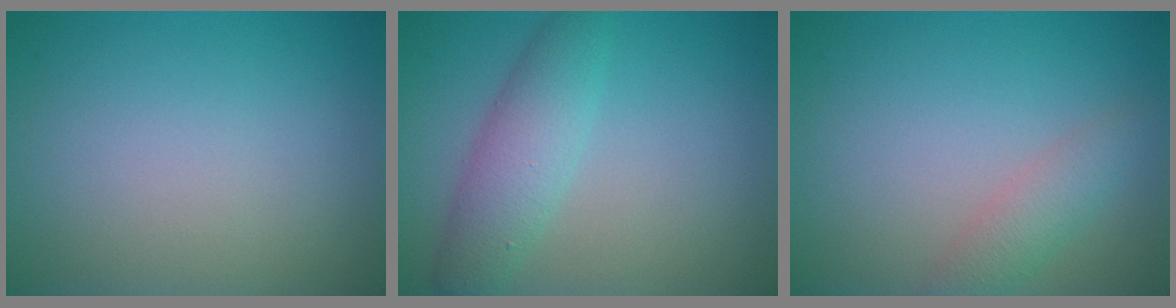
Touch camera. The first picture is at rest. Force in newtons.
{"total": 4.0, "press": 4.0, "slide": 0.1}
{"total": 2.3, "press": 2.3, "slide": 0.0}